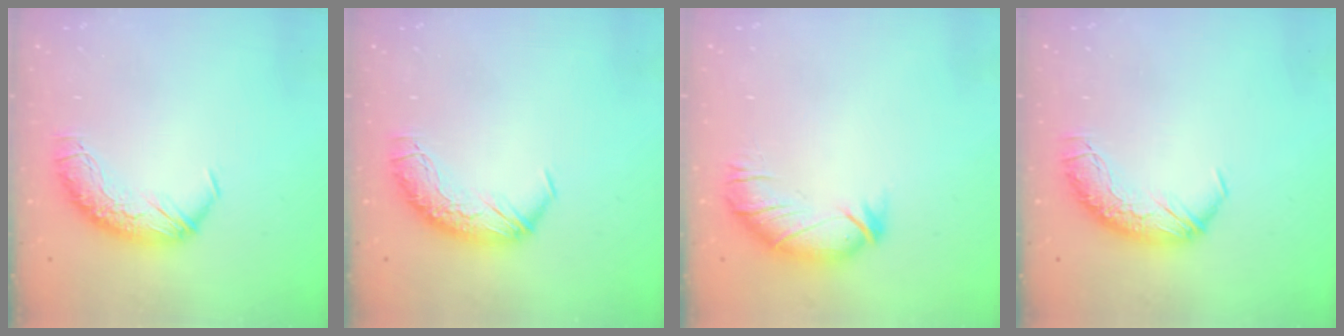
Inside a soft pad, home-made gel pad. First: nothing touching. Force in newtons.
{"total": 0.0}
{"total": 2.8, "press": 2.3, "slide": 1.6}
{"total": 0.0}